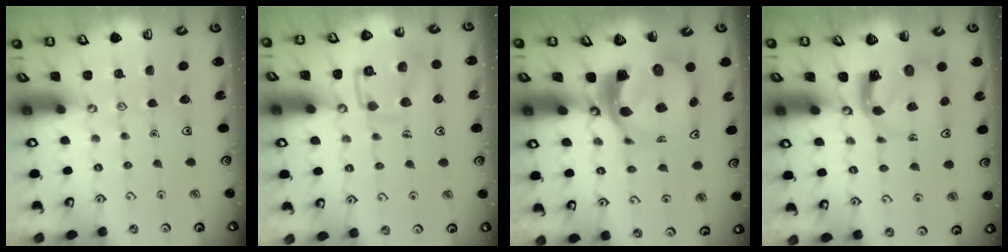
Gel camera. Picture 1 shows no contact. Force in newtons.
{"total": 12.0, "press": 12.0, "slide": 0.6}
{"total": 12.0, "press": 11.9, "slide": 1.3}
{"total": 3.9, "press": 3.8, "slide": 0.6}